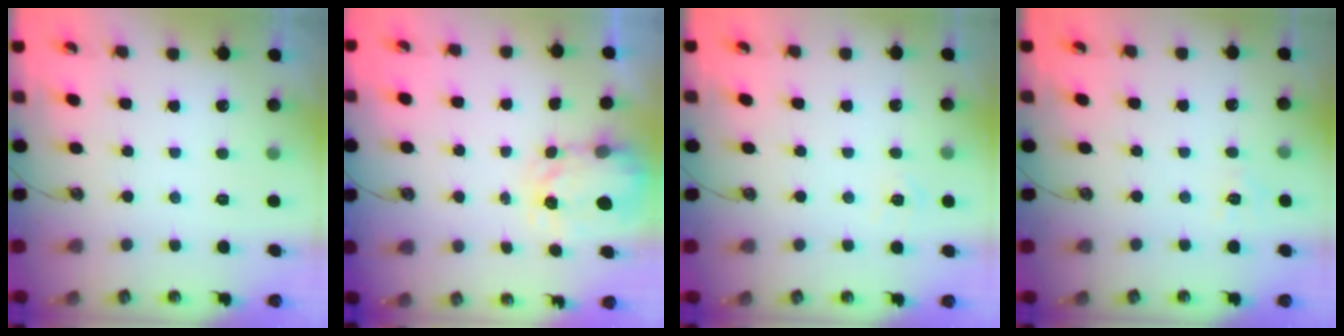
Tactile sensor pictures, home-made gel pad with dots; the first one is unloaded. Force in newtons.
{"total": 3.4, "press": 3.4, "slide": 0.3}
{"total": 4.9, "press": 4.9, "slide": 0.4}
{"total": 5.9, "press": 5.9, "slide": 0.6}